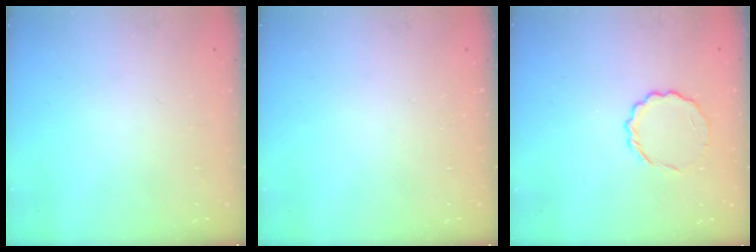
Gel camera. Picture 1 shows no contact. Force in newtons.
{"total": 0.0}
{"total": 5.5, "press": 5.3, "slide": 1.6}